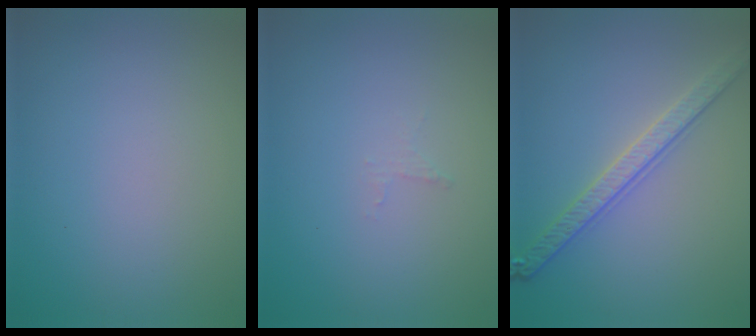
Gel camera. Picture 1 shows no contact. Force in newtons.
{"total": 0.7, "press": 0.6, "slide": 0.2}
{"total": 3.2, "press": 3.0, "slide": 1.0}